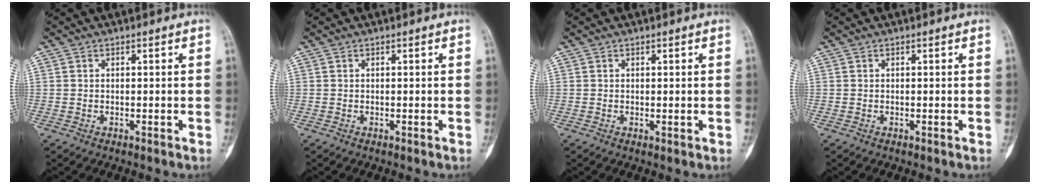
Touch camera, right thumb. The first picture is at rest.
{"total": 0.0}
{"total": 0.6, "force": [0.1, 0.3, 0.5], "torque": [-0.002, -0.001, 0.004]}
{"total": 0.0}